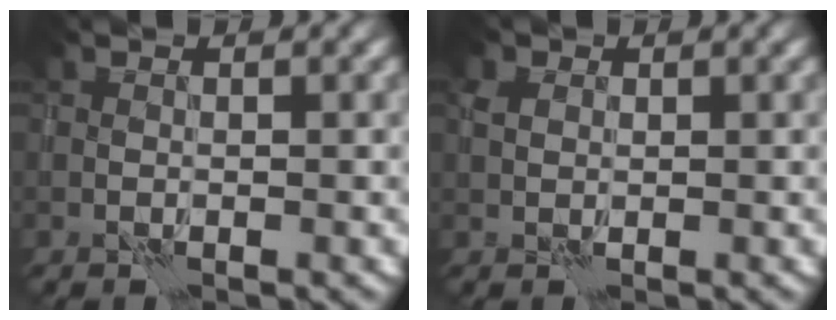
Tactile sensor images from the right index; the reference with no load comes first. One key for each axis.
{"total": 1.8, "fx": 0.7, "fy": 1.5, "fz": 0.6, "tx": -0.013, "ty": 0.006, "tz": 0.010}